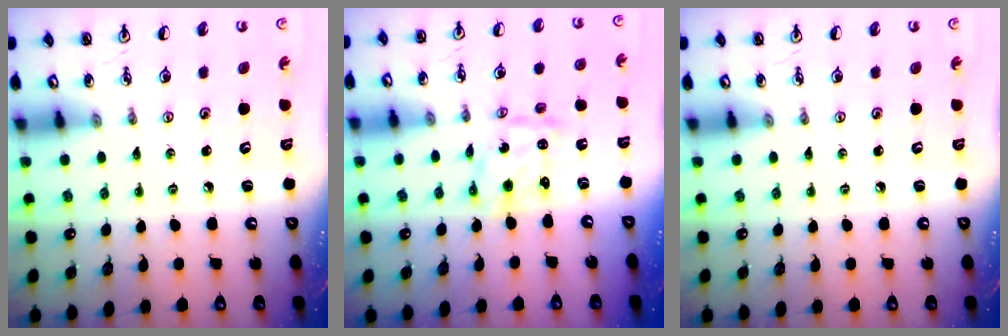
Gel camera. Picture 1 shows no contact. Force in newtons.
{"total": 2.7, "press": 2.7, "slide": 0.3}
{"total": 0.0}